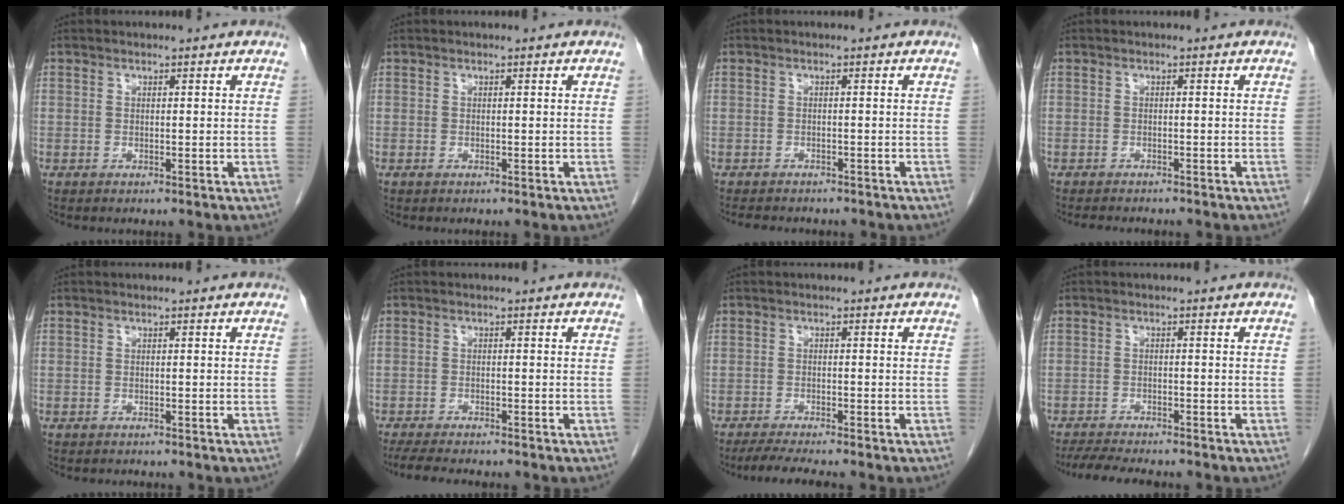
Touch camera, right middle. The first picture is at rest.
{"total": 0.0}
{"total": 7.2, "force": [-6.3, 2.3, 2.7], "torque": [-0.038, -0.001, -0.078]}
{"total": 5.3, "force": [-4.7, 1.2, 2.1], "torque": [-0.027, -0.006, -0.062]}
{"total": 0.7, "force": [-0.7, 0.2, 0.1], "torque": [-0.007, -0.001, -0.011]}
{"total": 7.6, "force": [-6.6, 1.4, 3.7], "torque": [-0.056, -0.014, -0.098]}
{"total": 5.1, "force": [-4.4, 0.0, 2.6], "torque": [-0.043, -0.016, -0.073]}
{"total": 7.9, "force": [-7.1, 1.0, 3.3], "torque": [-0.052, -0.014, -0.110]}